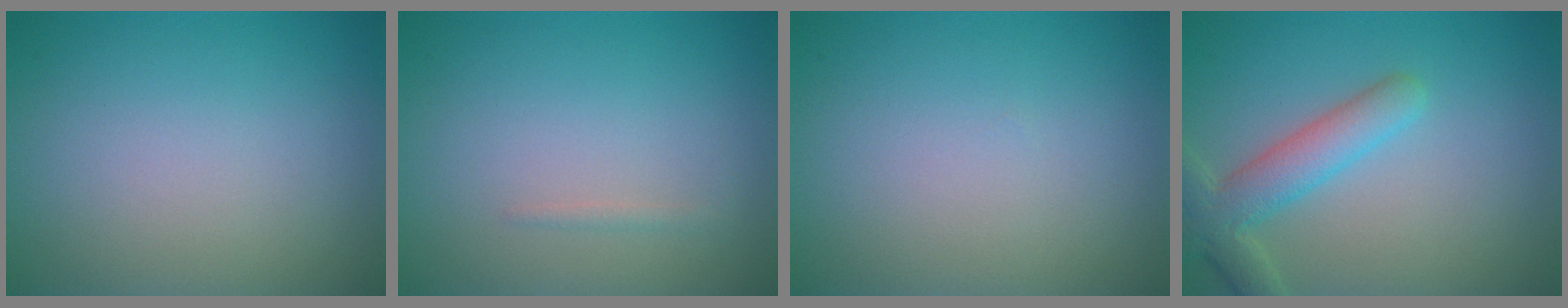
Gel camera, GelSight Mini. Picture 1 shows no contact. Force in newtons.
{"total": 0.6, "press": 0.6, "slide": 0.0}
{"total": 0.0}
{"total": 4.3, "press": 4.3, "slide": 0.3}